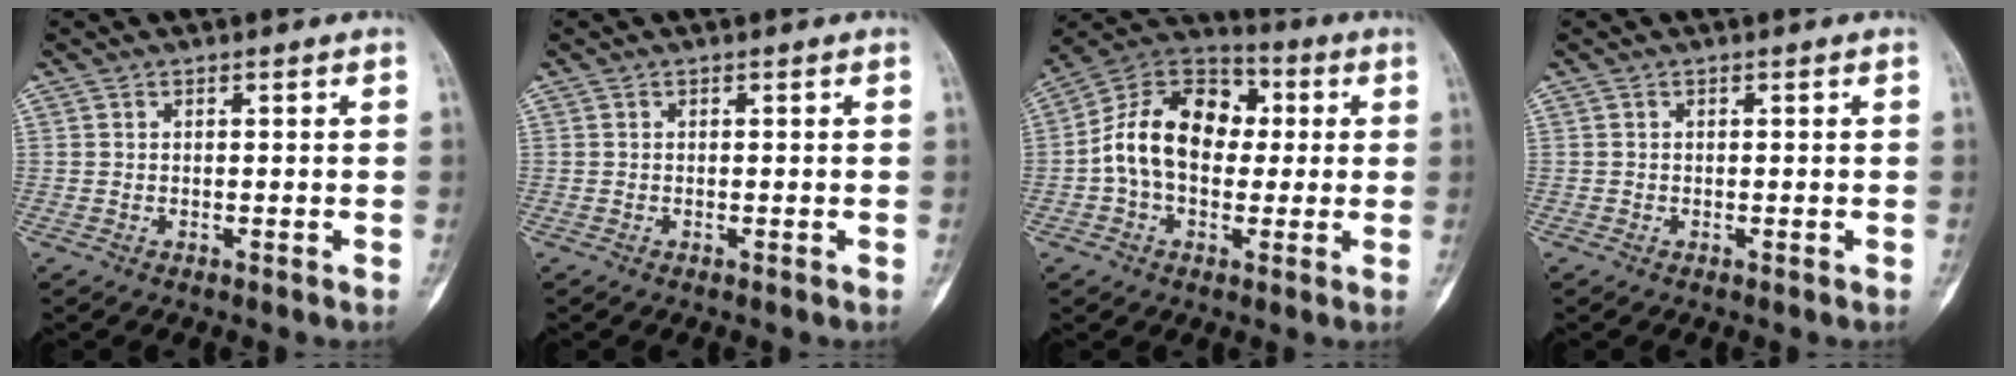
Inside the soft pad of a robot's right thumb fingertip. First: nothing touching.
{"total": 0.0}
{"total": 15.9, "force": [0.4, 11.2, 11.2], "torque": [-0.170, 0.038, -0.003]}
{"total": 0.0}